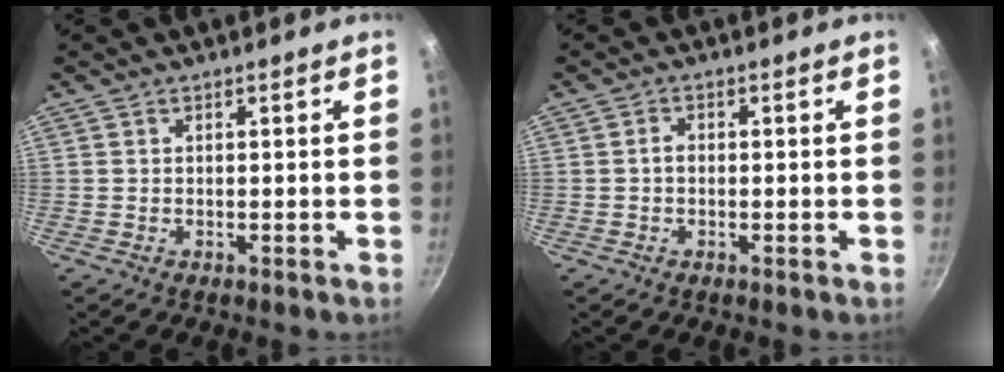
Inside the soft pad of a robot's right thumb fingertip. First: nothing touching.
{"total": 1.4, "force": [-0.3, 1.0, 0.9], "torque": [-0.014, 0.007, -0.007]}